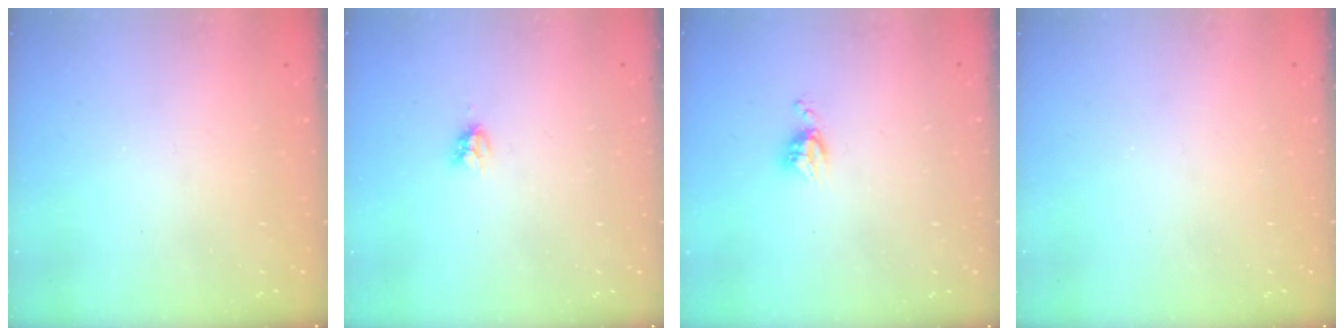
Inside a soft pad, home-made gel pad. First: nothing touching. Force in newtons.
{"total": 3.7, "press": 3.7, "slide": 0.1}
{"total": 4.2, "press": 4.2, "slide": 0.5}
{"total": 0.0}